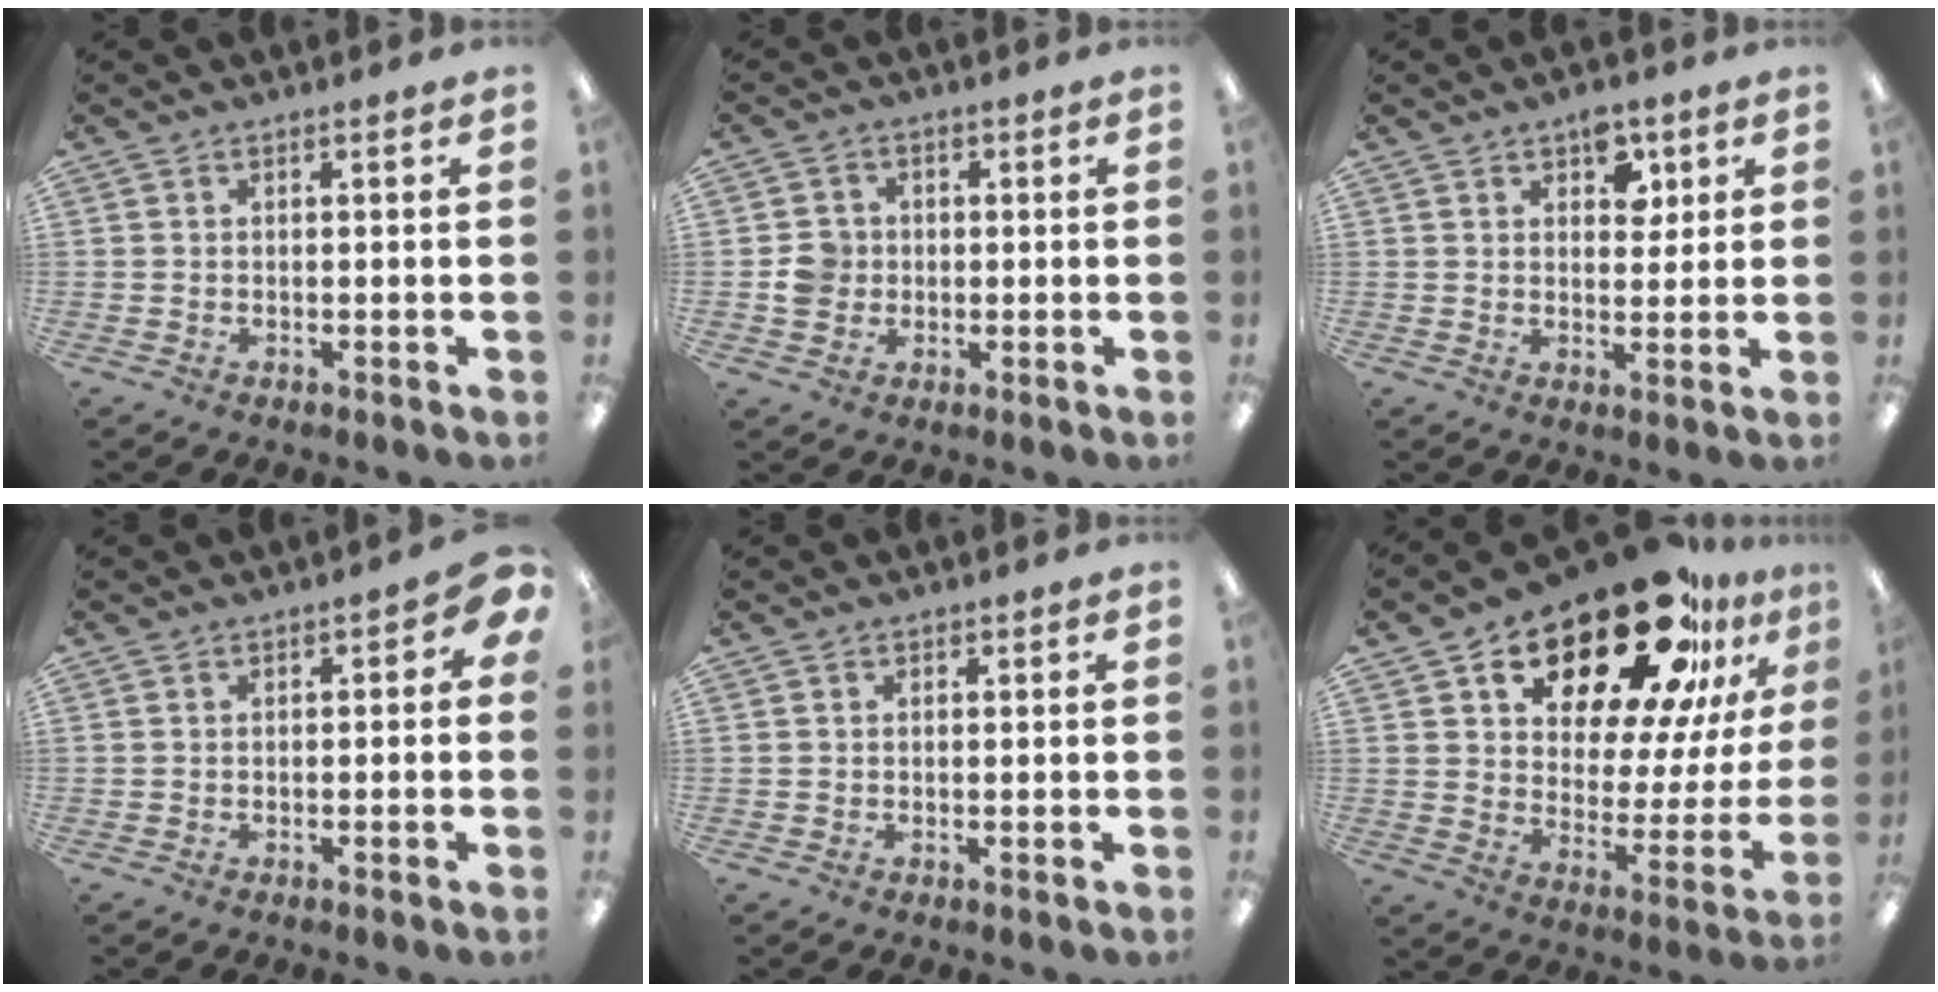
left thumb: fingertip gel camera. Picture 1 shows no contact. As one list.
[{"total": 5.3, "force": [-0.2, 5.0, 1.5], "torque": [-0.020, 0.008, -0.004]}, {"total": 6.6, "force": [3.6, 4.1, 3.7], "torque": [-0.035, -0.009, 0.057]}, {"total": 2.8, "force": [-0.2, 1.8, 2.2], "torque": [-0.024, 0.003, -0.006]}, {"total": 0.0}, {"total": 25.8, "force": [18.7, 10.8, 14.0], "torque": [-0.208, -0.126, 0.311]}]